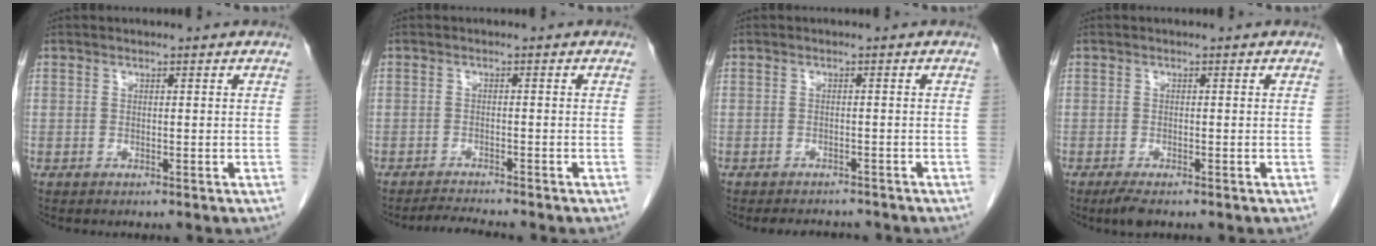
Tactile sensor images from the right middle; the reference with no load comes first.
{"total": 3.1, "force": [-3.0, -0.4, 0.7], "torque": [-0.016, -0.016, -0.048]}
{"total": 4.6, "force": [-4.3, 1.5, 1.1], "torque": [-0.010, -0.002, -0.054]}
{"total": 2.4, "force": [-1.7, 0.6, 1.6], "torque": [-0.035, -0.007, -0.029]}